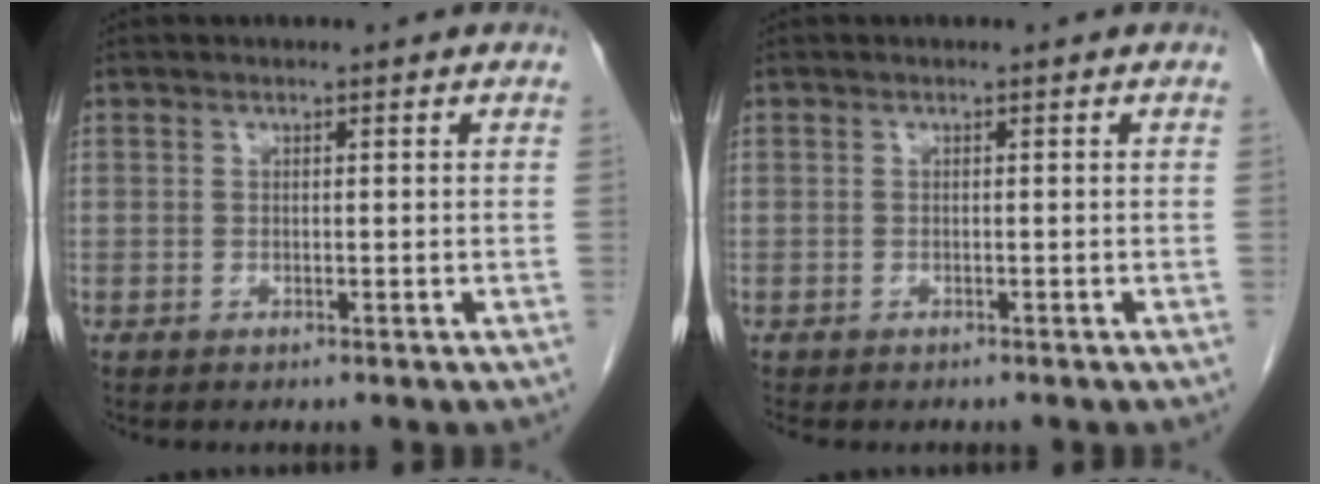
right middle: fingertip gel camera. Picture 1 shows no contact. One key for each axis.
{"total": 2.3, "fx": -2.0, "fy": 1.0, "fz": 0.7, "tx": -0.014, "ty": -0.004, "tz": -0.027}